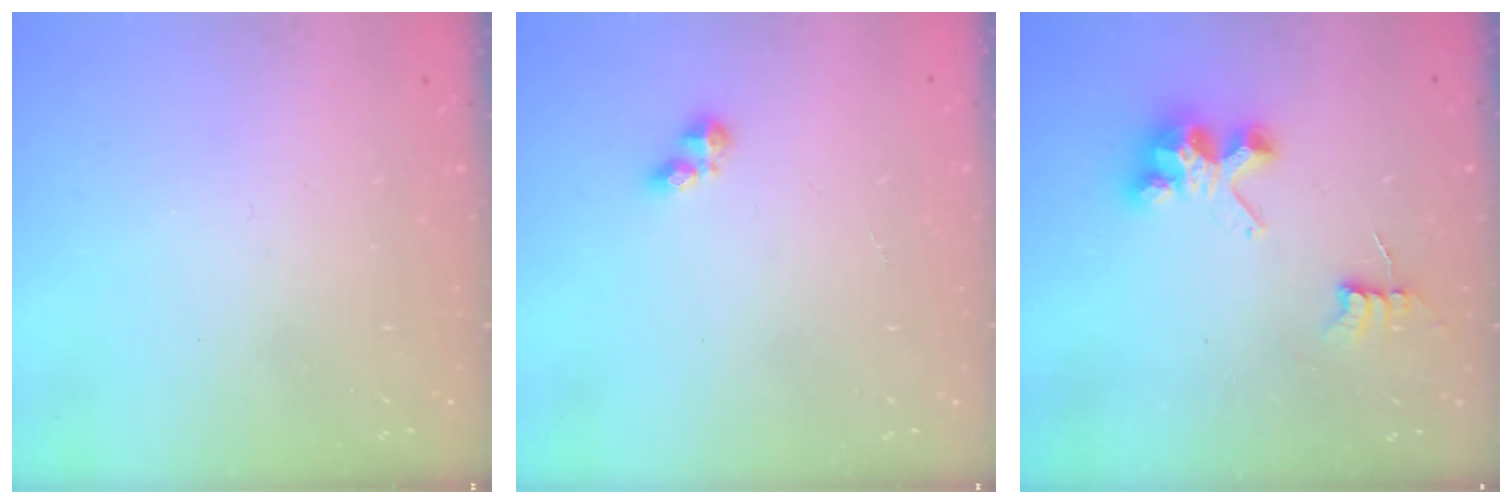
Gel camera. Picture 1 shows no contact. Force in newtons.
{"total": 2.7, "press": 2.6, "slide": 0.3}
{"total": 6.3, "press": 6.3, "slide": 0.2}